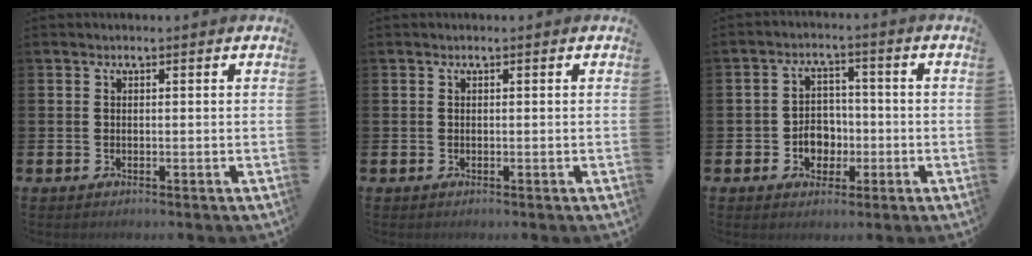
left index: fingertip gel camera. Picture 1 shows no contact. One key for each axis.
{"total": 0.0}
{"total": 4.3, "fx": -1.2, "fy": 3.7, "fz": 1.8, "tx": -0.036, "ty": 0.004, "tz": -0.029}